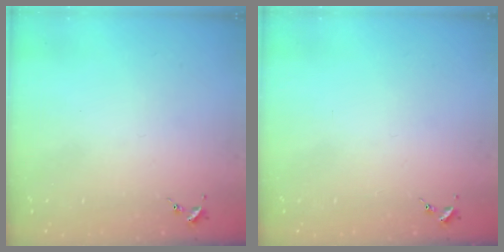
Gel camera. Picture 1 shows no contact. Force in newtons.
{"total": 0.0}